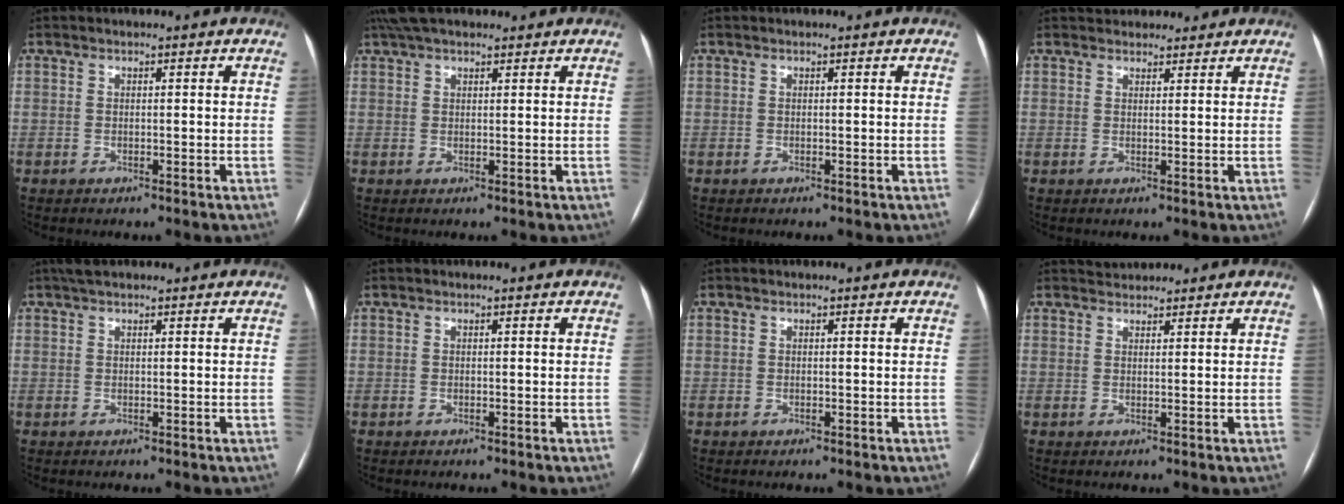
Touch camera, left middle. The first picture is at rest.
{"total": 5.9, "force": [4.8, 1.9, 2.8], "torque": [-0.045, 0.038, 0.085]}
{"total": 0.0}
{"total": 5.5, "force": [5.0, 2.0, 1.0], "torque": [0.000, 0.023, 0.064]}
{"total": 2.5, "force": [1.9, 0.7, 1.4], "torque": [-0.024, 0.021, 0.033]}
{"total": 0.0}
{"total": 0.0}
{"total": 2.4, "force": [2.3, 0.7, -0.1], "torque": [0.000, 0.019, 0.037]}